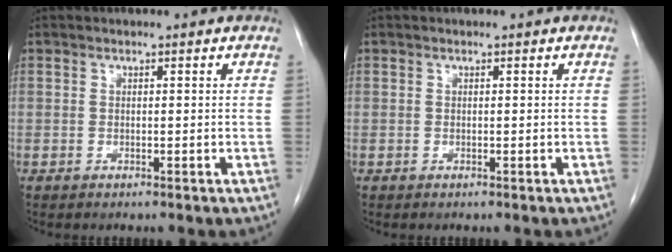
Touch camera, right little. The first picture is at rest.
{"total": 0.0}